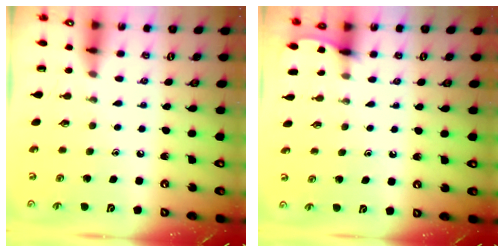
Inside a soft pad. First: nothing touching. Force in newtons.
{"total": 2.6, "press": 2.6, "slide": 0.3}